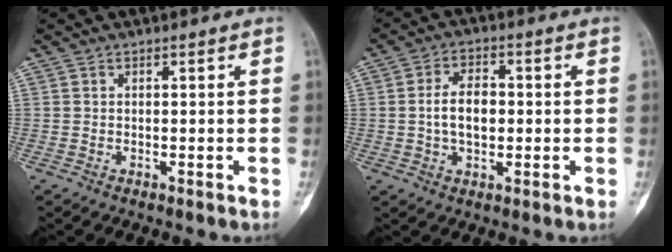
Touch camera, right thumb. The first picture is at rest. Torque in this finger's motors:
{"motor_torque": [1.17, 1.10, 0.62, -0.72, 0.26]}